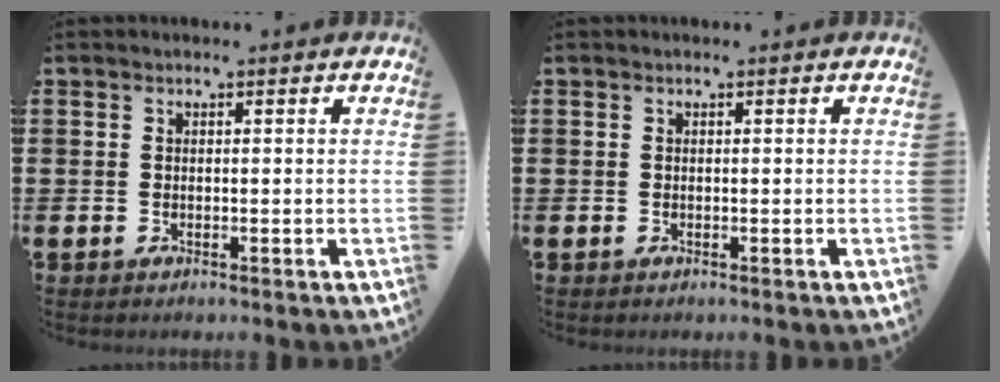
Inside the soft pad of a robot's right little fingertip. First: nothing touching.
{"total": 0.0}